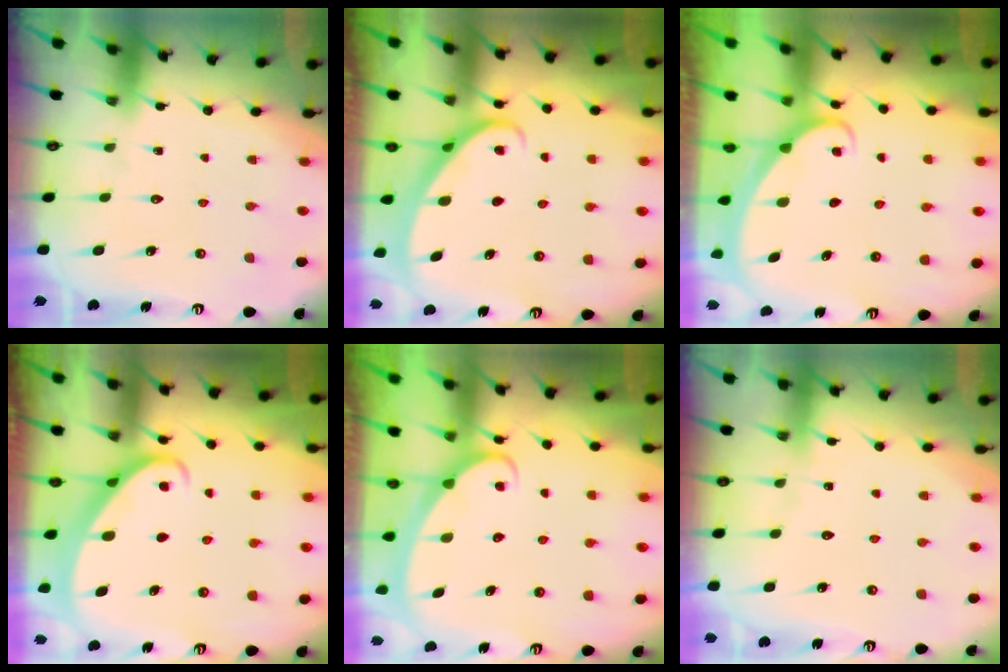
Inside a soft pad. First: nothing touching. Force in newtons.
{"total": 3.1, "press": 3.1, "slide": 0.1}
{"total": 1.8, "press": 1.8, "slide": 0.1}
{"total": 2.4, "press": 2.4, "slide": 0.2}
{"total": 2.6, "press": 2.6, "slide": 0.4}
{"total": 2.7, "press": 2.7, "slide": 0.4}